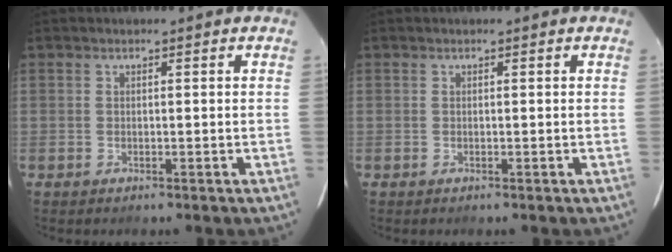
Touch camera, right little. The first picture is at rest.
{"total": 0.0}